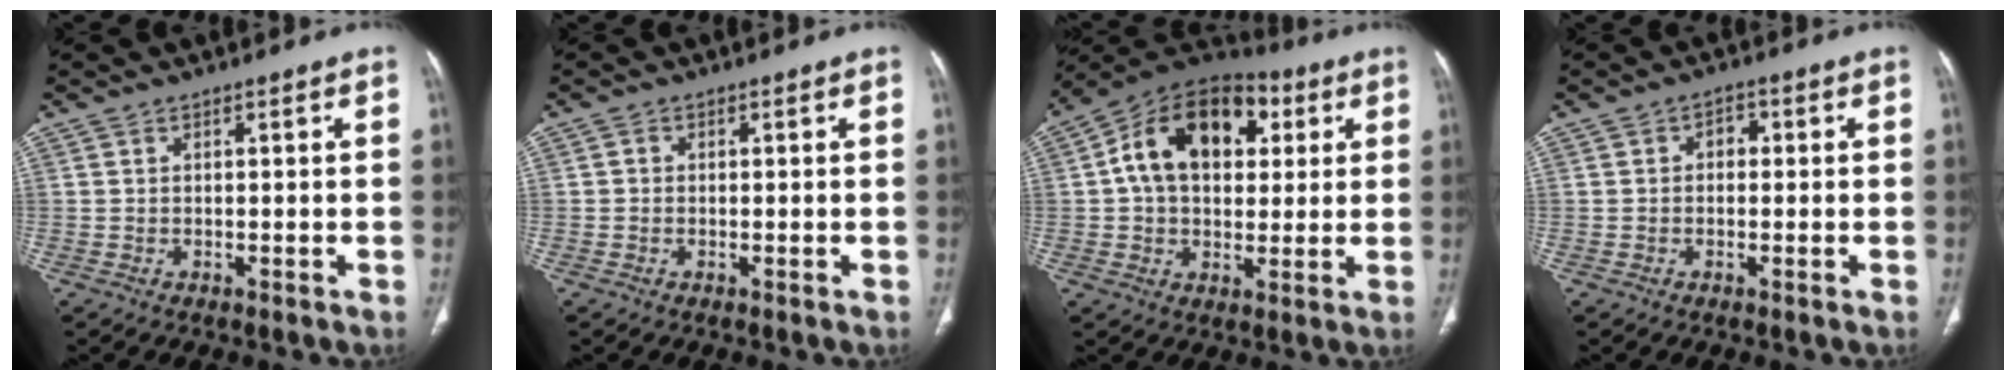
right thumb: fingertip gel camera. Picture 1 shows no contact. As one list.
[{"total": 0.6, "force": [-0.1, 0.6, 0.1], "torque": [0.001, 0.001, -0.004]}, {"total": 18.4, "force": [4.4, 12.5, 12.7], "torque": [-0.176, 0.018, 0.065]}, {"total": 2.3, "force": [0.2, 1.7, 1.5], "torque": [-0.006, 0.008, -0.001]}]